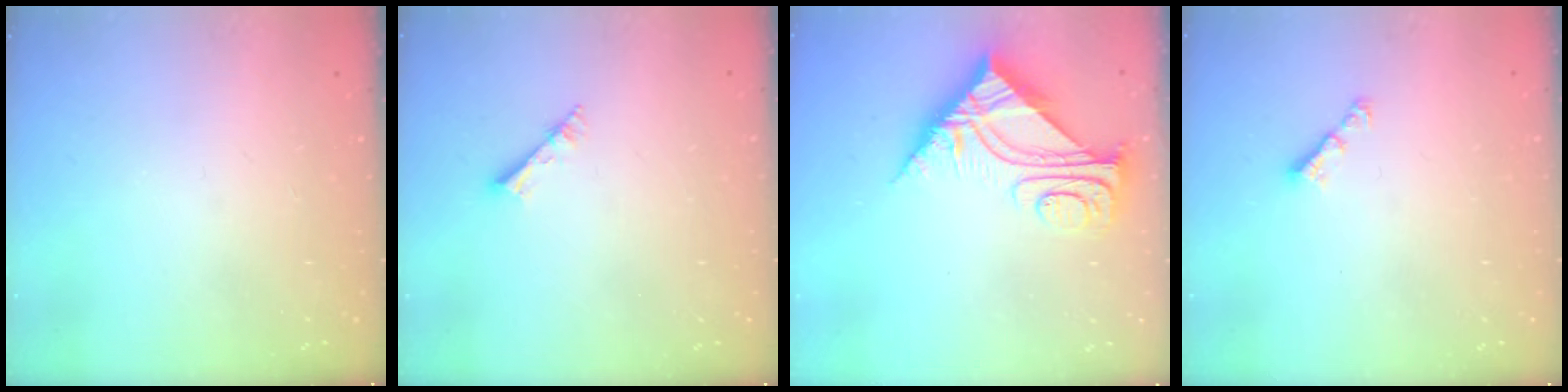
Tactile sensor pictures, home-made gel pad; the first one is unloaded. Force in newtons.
{"total": 2.7, "press": 2.7, "slide": 0.3}
{"total": 7.9, "press": 7.9, "slide": 0.8}
{"total": 3.1, "press": 3.1, "slide": 0.6}